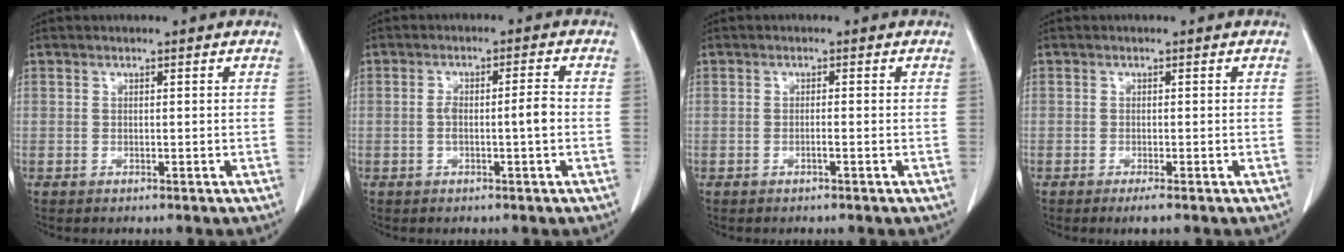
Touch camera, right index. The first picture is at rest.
{"total": 4.0, "force": [-0.7, 0.4, 3.9], "torque": [-0.075, 0.012, -0.009]}
{"total": 0.8, "force": [-0.4, -0.1, 0.7], "torque": [-0.011, 0.001, -0.007]}
{"total": 1.4, "force": [-1.0, 0.1, 1.0], "torque": [-0.018, -0.004, -0.016]}